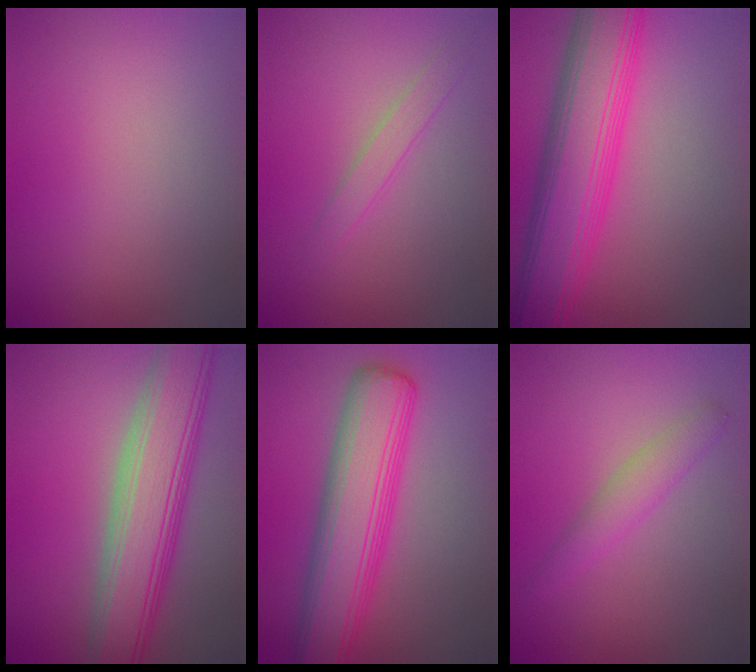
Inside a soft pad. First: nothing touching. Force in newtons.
{"total": 1.6, "press": 1.6, "slide": 0.1}
{"total": 9.7, "press": 9.7, "slide": 0.1}
{"total": 8.6, "press": 8.6, "slide": 0.3}
{"total": 8.6, "press": 8.6, "slide": 0.2}
{"total": 2.3, "press": 2.3, "slide": 0.1}